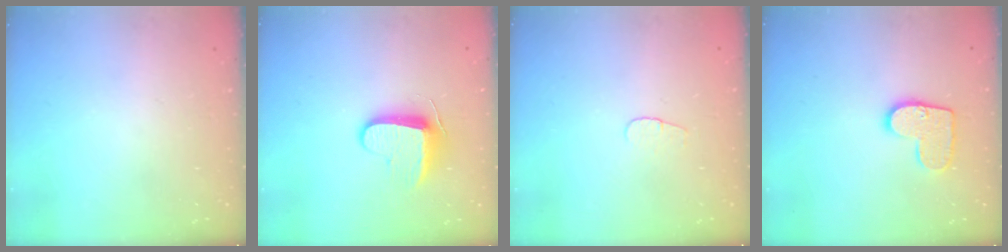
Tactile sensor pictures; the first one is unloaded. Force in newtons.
{"total": 8.9, "press": 8.9, "slide": 0.8}
{"total": 3.6, "press": 3.6, "slide": 0.4}
{"total": 10.7, "press": 10.7, "slide": 0.6}